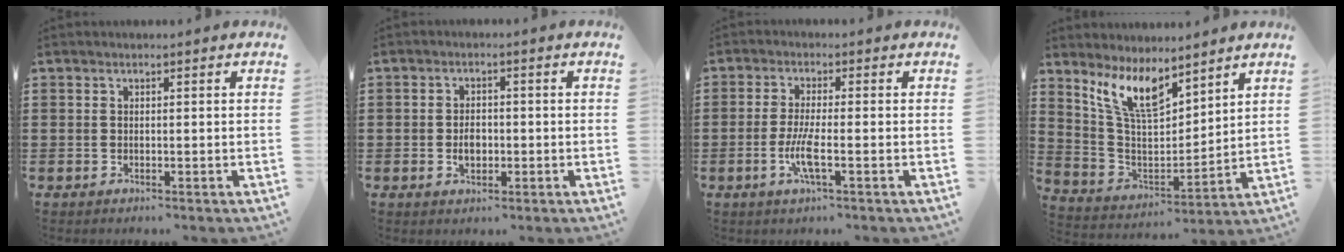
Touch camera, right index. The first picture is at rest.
{"total": 3.0, "force": [-0.6, 1.9, 2.2], "torque": [-0.035, 0.000, -0.013]}
{"total": 5.0, "force": [-1.6, 0.7, 4.7], "torque": [-0.100, -0.010, -0.034]}
{"total": 9.9, "force": [7.3, 3.3, 5.8], "torque": [-0.144, -0.029, 0.135]}